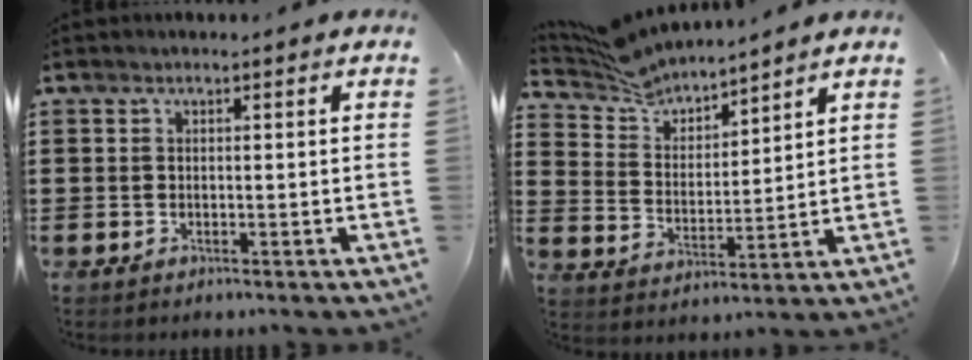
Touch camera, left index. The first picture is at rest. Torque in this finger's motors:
{"motor_torque": [0.43, -0.43, 0.16, 0.04]}